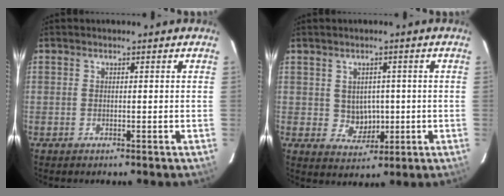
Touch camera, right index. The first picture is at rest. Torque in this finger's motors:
{"motor_torque": [0.00, 0.00, 0.03, 0.00]}